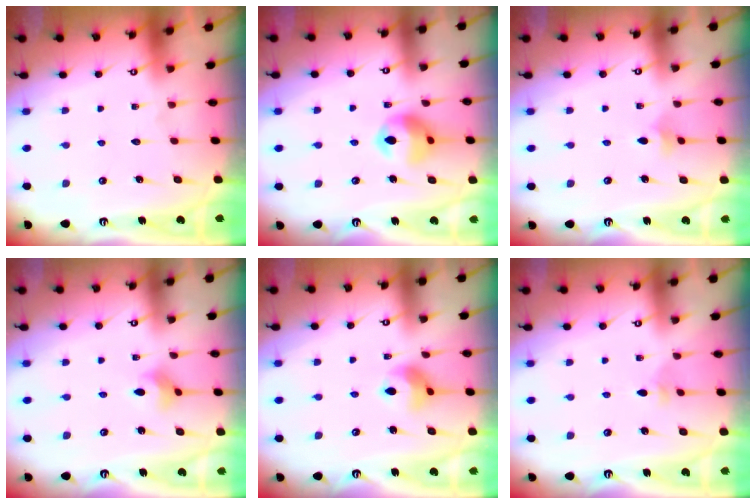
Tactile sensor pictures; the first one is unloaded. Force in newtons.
{"total": 11.7, "press": 11.7, "slide": 1.1}
{"total": 3.6, "press": 3.6, "slide": 0.7}
{"total": 3.0, "press": 3.0, "slide": 0.3}
{"total": 7.8, "press": 7.7, "slide": 1.0}
{"total": 2.2, "press": 2.2, "slide": 0.5}